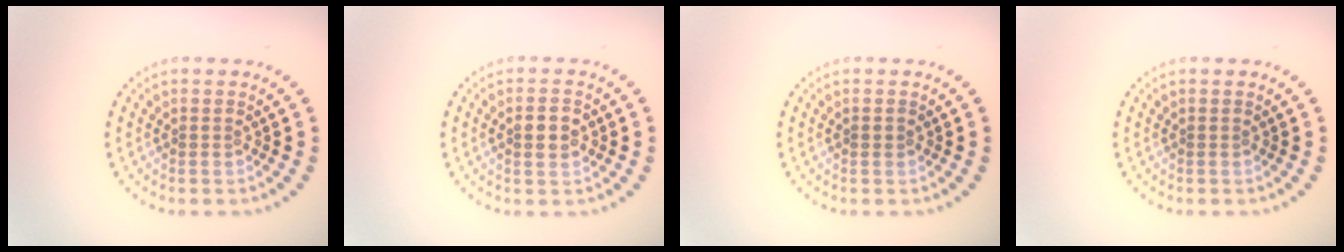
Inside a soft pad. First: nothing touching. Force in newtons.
{"total": 2.6, "press": 2.6, "slide": 0.2}
{"total": 0.5, "press": 0.5, "slide": 0.1}
{"total": 0.0}